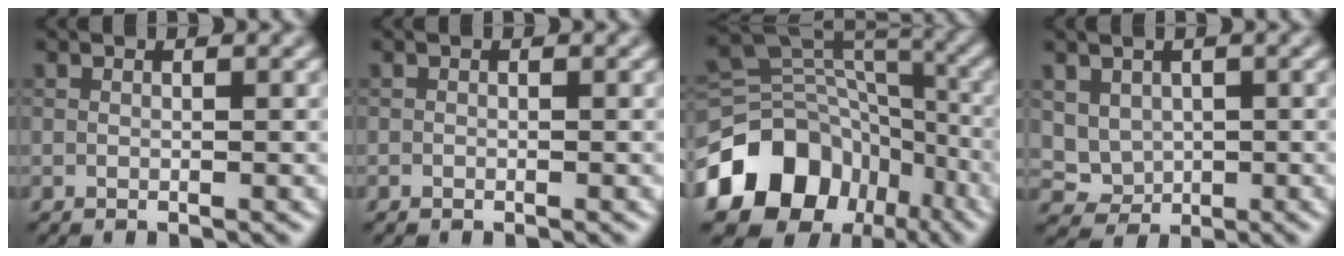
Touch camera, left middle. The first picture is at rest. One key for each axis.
{"total": 0.0}
{"total": 12.8, "fx": -6.3, "fy": 9.8, "fz": 5.4, "tx": -0.120, "ty": 0.008, "tz": -0.111}
{"total": 2.7, "fx": 0.6, "fy": 2.3, "fz": 1.3, "tx": -0.028, "ty": -0.003, "tz": 0.018}